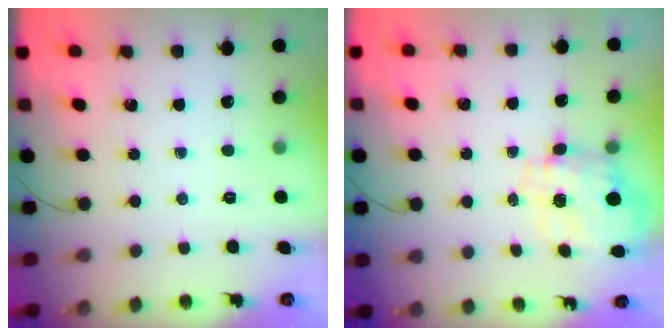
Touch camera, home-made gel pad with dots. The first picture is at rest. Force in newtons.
{"total": 3.3, "press": 3.1, "slide": 1.1}